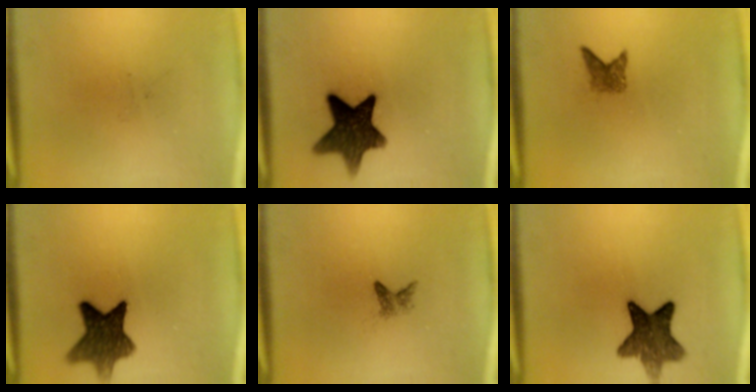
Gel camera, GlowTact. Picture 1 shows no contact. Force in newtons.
{"total": 12.3}
{"total": 2.1}
{"total": 9.9}
{"total": 1.4}
{"total": 9.5}